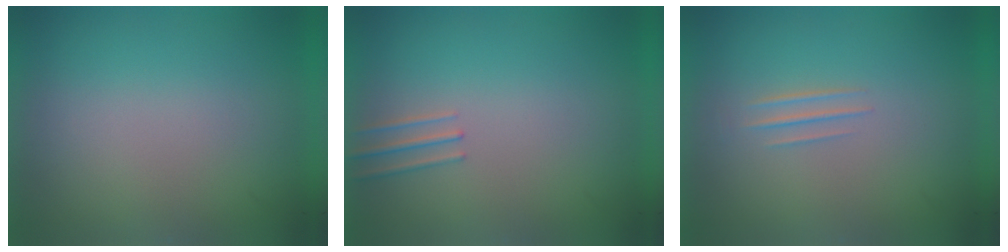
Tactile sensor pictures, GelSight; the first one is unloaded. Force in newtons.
{"total": 1.0}
{"total": 1.0}